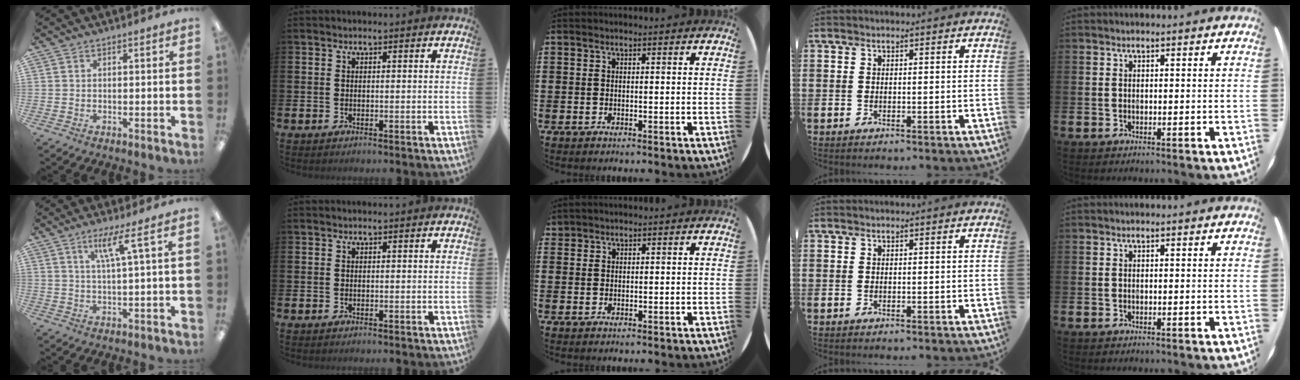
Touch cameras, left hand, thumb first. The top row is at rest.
{"thumb": {"total": 6.4, "force": [3.0, 0.2, 5.6], "torque": [-0.119, -0.001, 0.047]}, "middle": {"total": 0.9, "force": [0.9, 0.2, -0.2], "torque": [0.004, 0.003, 0.017]}}